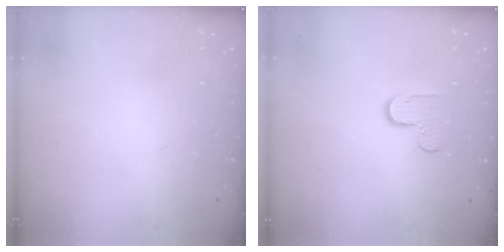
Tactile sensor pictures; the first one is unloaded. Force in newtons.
{"total": 5.1, "press": 5.0, "slide": 0.5}